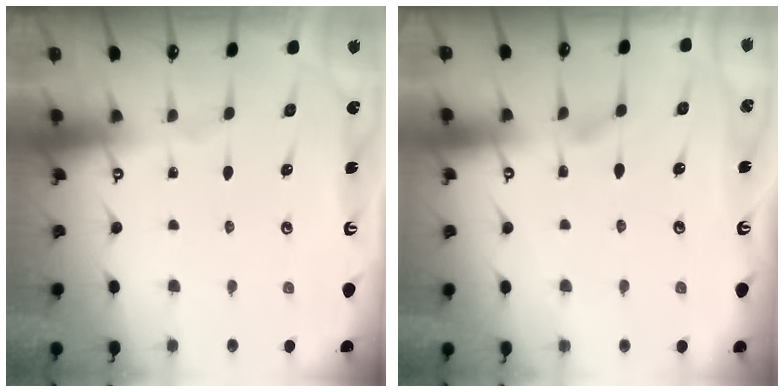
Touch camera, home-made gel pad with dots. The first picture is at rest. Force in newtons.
{"total": 1.1, "press": 0.6, "slide": 1.0}